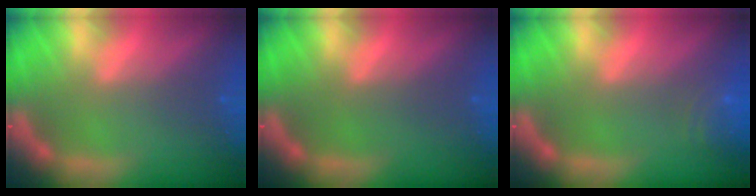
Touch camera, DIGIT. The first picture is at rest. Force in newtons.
{"total": 0.0}
{"total": 3.5}